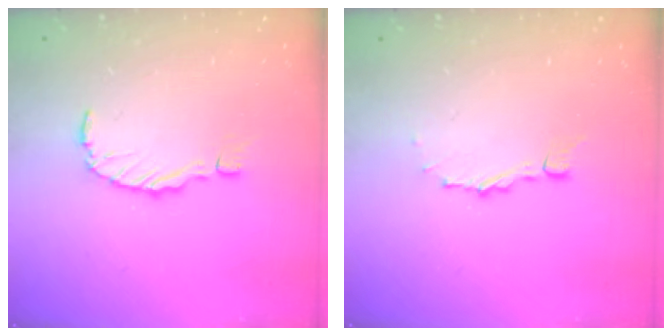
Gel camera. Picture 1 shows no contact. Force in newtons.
{"total": 3.4, "press": 3.4, "slide": 0.2}